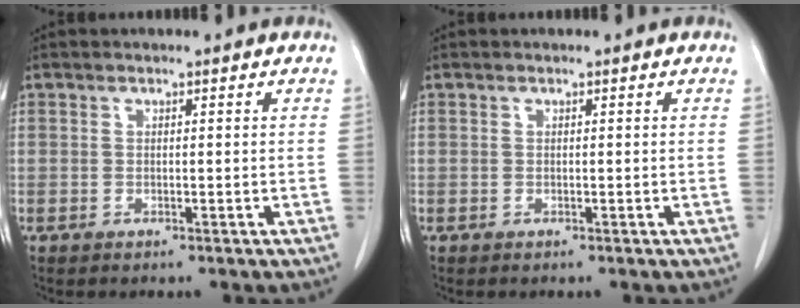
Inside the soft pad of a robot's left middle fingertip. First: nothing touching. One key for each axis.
{"total": 0.0}